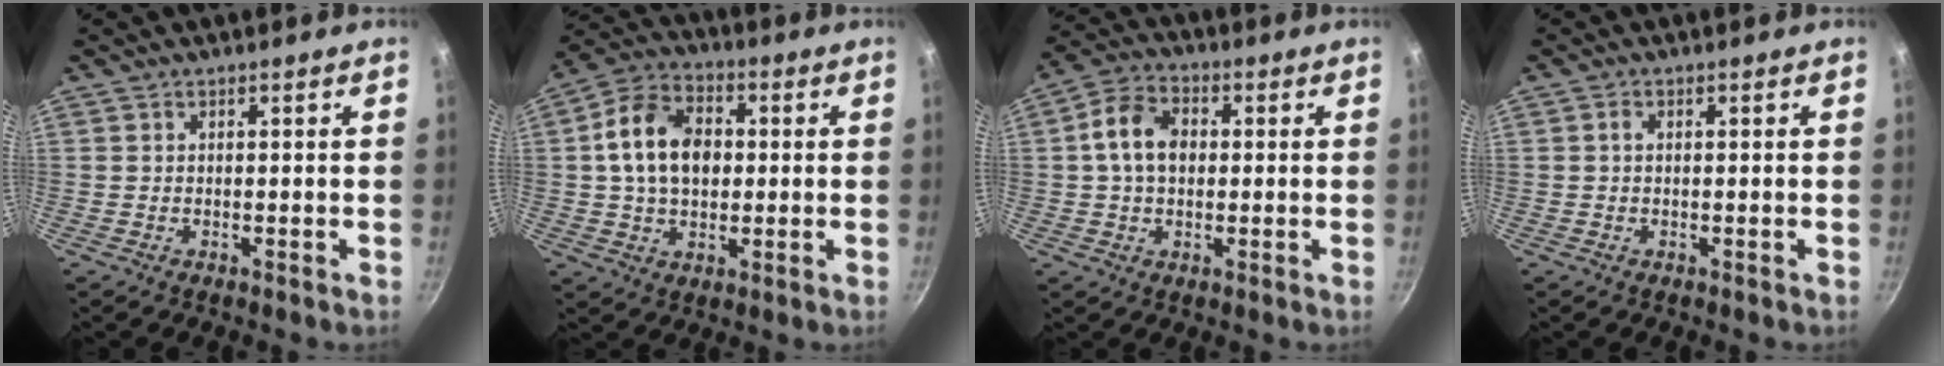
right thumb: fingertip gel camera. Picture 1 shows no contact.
{"total": 13.4, "force": [1.2, 9.6, 9.4], "torque": [-0.140, 0.017, 0.009]}
{"total": 9.2, "force": [0.8, 6.7, 6.3], "torque": [-0.098, 0.018, 0.004]}
{"total": 0.9, "force": [0.1, 0.6, 0.6], "torque": [-0.009, 0.005, 0.002]}